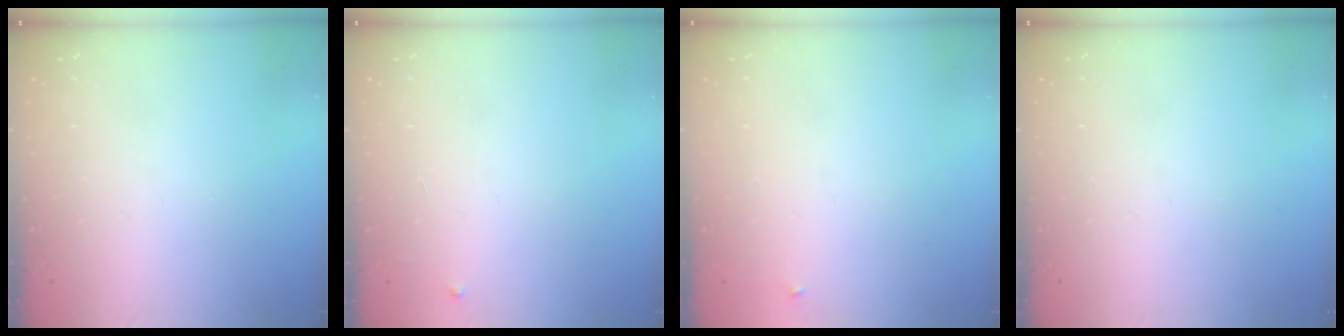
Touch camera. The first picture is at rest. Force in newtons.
{"total": 2.6, "press": 2.6, "slide": 0.4}
{"total": 2.3, "press": 2.3, "slide": 0.2}
{"total": 0.0}